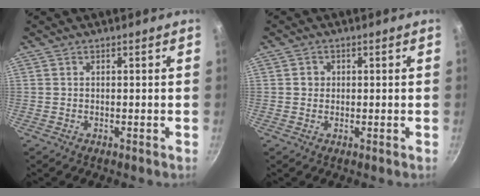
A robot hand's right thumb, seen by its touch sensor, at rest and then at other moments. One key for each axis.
{"total": 1.7, "fx": 0.2, "fy": 1.6, "fz": 0.5, "tx": 0.000, "ty": 0.003, "tz": 0.002}